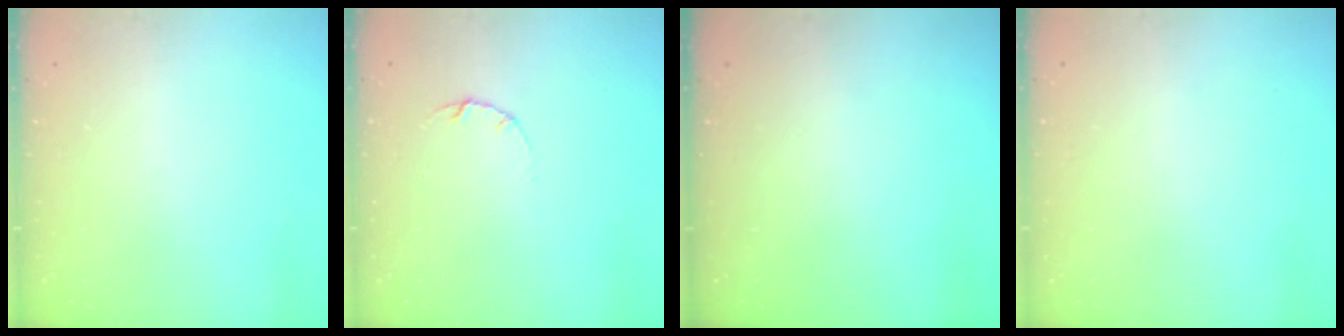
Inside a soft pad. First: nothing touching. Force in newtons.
{"total": 3.0, "press": 3.0, "slide": 0.4}
{"total": 0.0}
{"total": 2.6, "press": 2.6, "slide": 0.2}